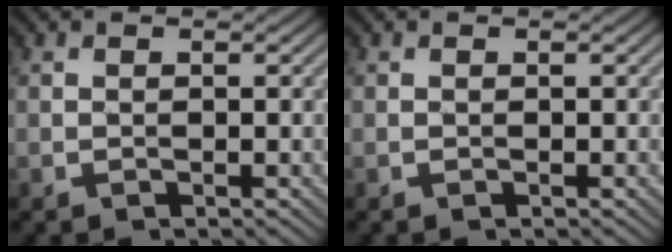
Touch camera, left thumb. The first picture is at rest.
{"total": 0.0}